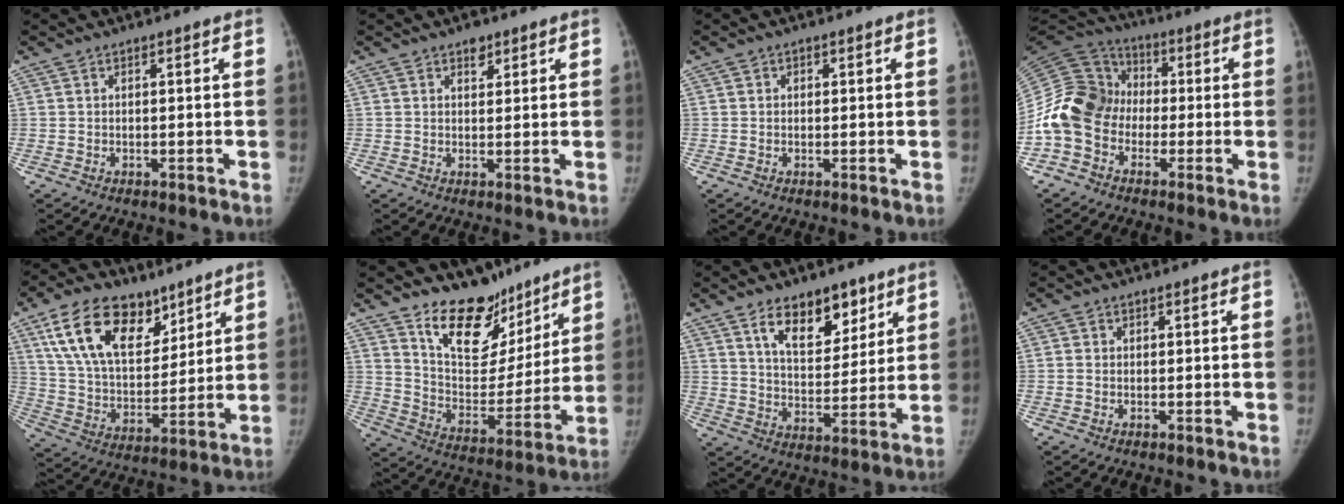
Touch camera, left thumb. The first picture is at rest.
{"total": 2.4, "force": [1.6, 1.4, 1.0], "torque": [-0.001, -0.008, 0.022]}
{"total": 0.8, "force": [0.1, 0.7, 0.2], "torque": [0.006, 0.003, -0.002]}
{"total": 15.4, "force": [-3.7, 12.5, 8.2], "torque": [-0.165, 0.050, -0.082]}
{"total": 19.7, "force": [11.2, 11.4, 11.6], "torque": [-0.169, -0.039, 0.205]}
{"total": 17.5, "force": [12.9, 9.4, 7.0], "torque": [-0.046, -0.094, 0.214]}
{"total": 13.0, "force": [7.8, 7.0, 7.7], "torque": [-0.080, -0.049, 0.135]}
{"total": 0.7, "force": [-0.2, 0.6, 0.3], "torque": [-0.001, 0.002, -0.005]}